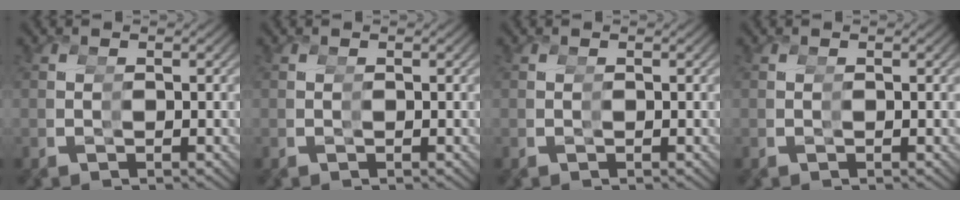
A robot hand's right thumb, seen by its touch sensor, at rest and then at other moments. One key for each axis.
{"total": 0.0}
{"total": 0.0}
{"total": 0.0}